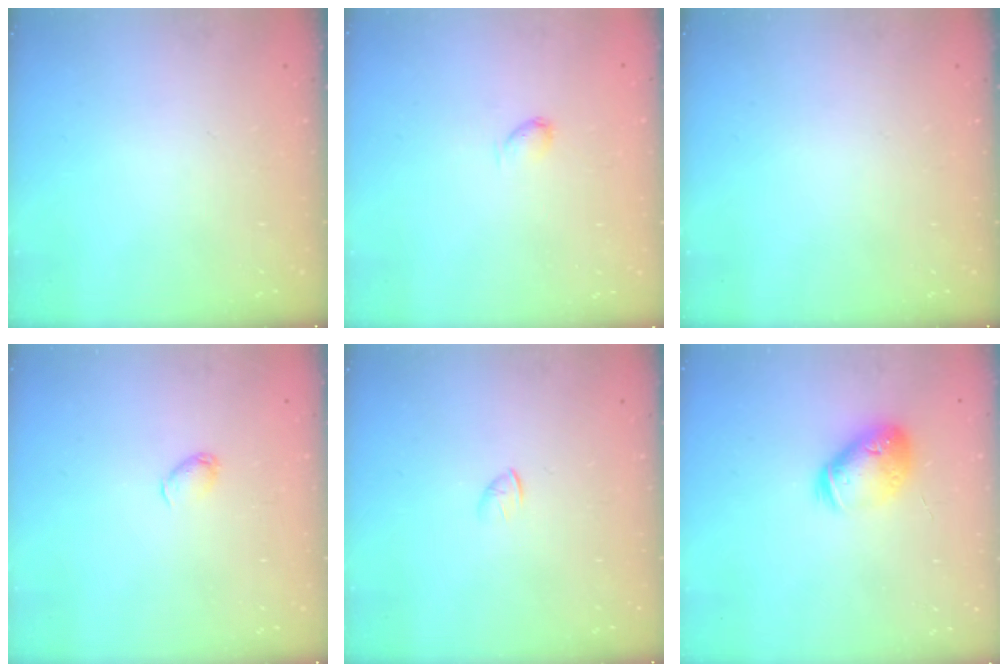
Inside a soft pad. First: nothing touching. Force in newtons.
{"total": 2.8, "press": 2.7, "slide": 0.4}
{"total": 0.0}
{"total": 2.9, "press": 2.8, "slide": 0.6}
{"total": 1.3, "press": 1.2, "slide": 0.4}
{"total": 12.3, "press": 12.2, "slide": 1.9}